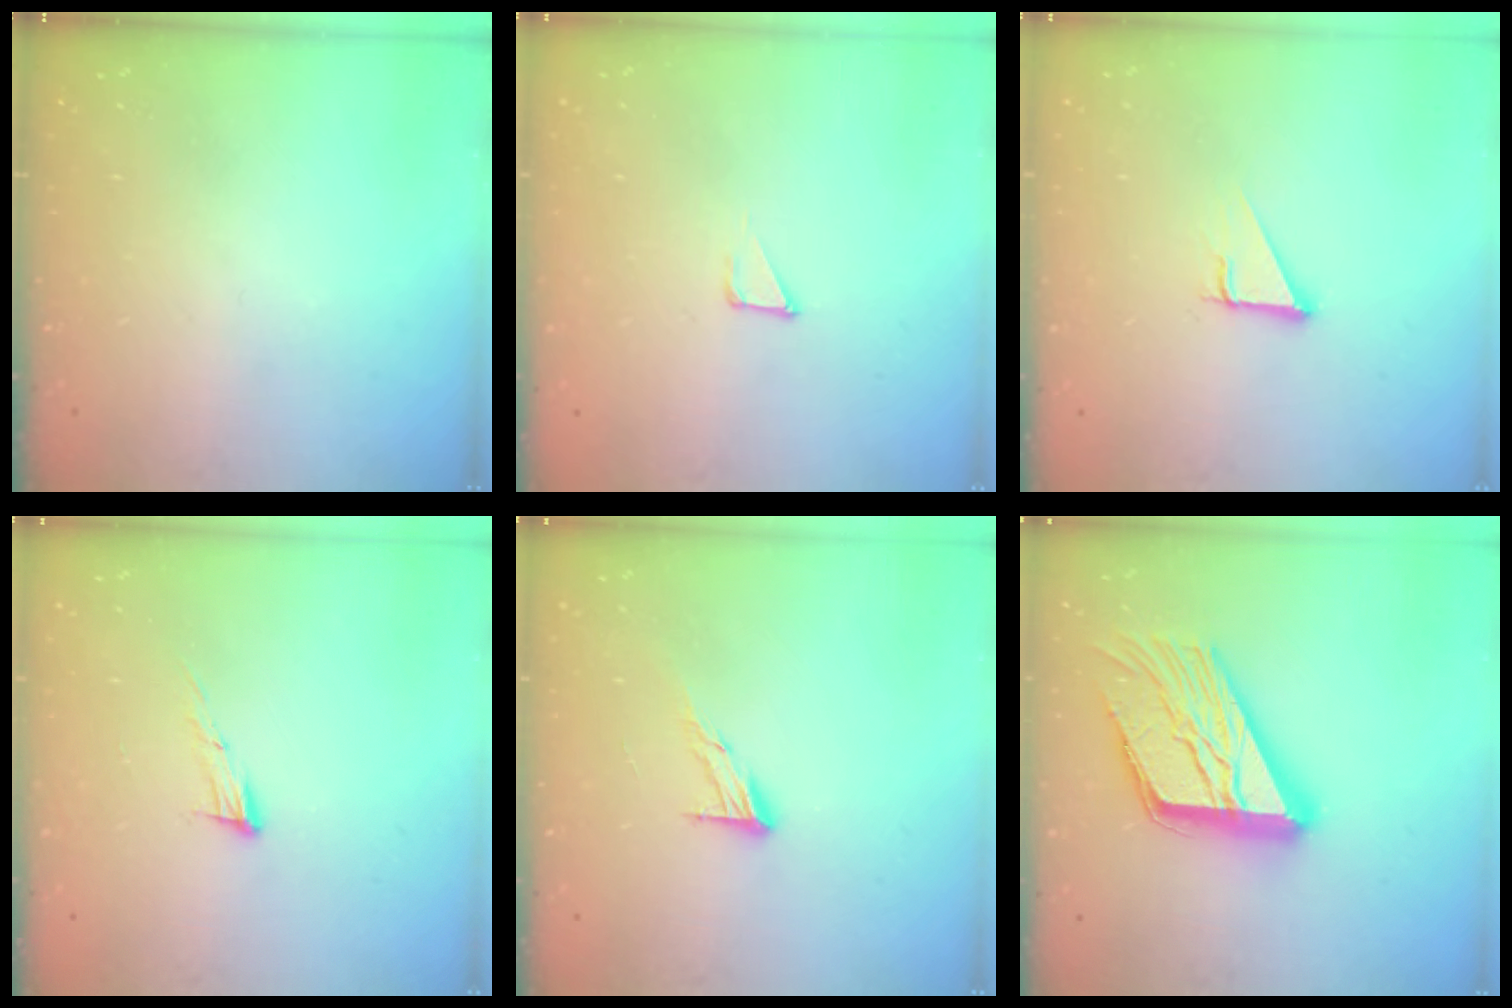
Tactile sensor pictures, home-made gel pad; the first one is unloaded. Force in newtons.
{"total": 2.9, "press": 2.9, "slide": 0.3}
{"total": 2.7, "press": 2.7, "slide": 0.0}
{"total": 8.1, "press": 7.9, "slide": 1.6}
{"total": 7.3, "press": 7.3, "slide": 0.4}
{"total": 22.8, "press": 22.7, "slide": 2.2}